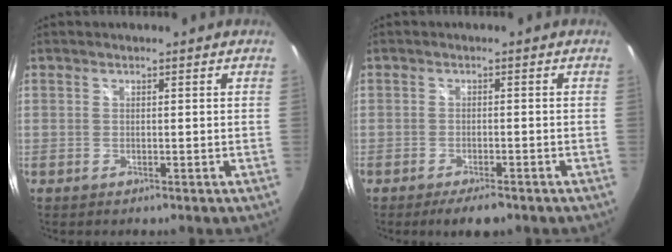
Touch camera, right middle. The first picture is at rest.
{"total": 4.6, "force": [-3.5, 1.3, 2.7], "torque": [-0.056, -0.009, -0.056]}